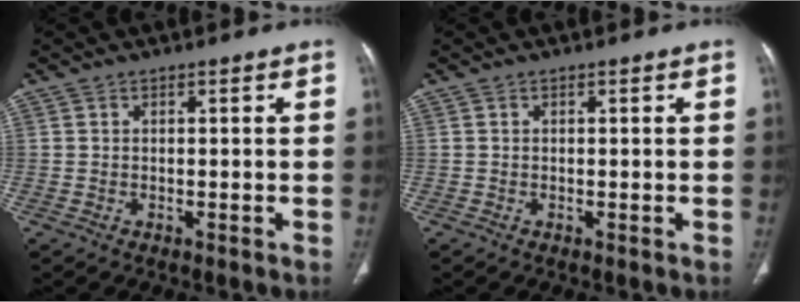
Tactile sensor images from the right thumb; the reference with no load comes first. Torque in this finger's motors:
{"motor_torque": [2.08, 2.06, 0.18, -0.13, 0.03]}